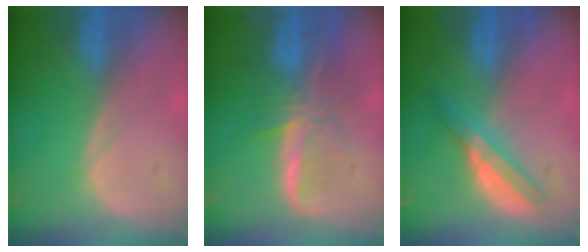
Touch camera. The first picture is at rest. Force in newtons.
{"total": 7.6, "press": 6.7, "slide": 3.7}
{"total": 4.9, "press": 4.8, "slide": 0.7}